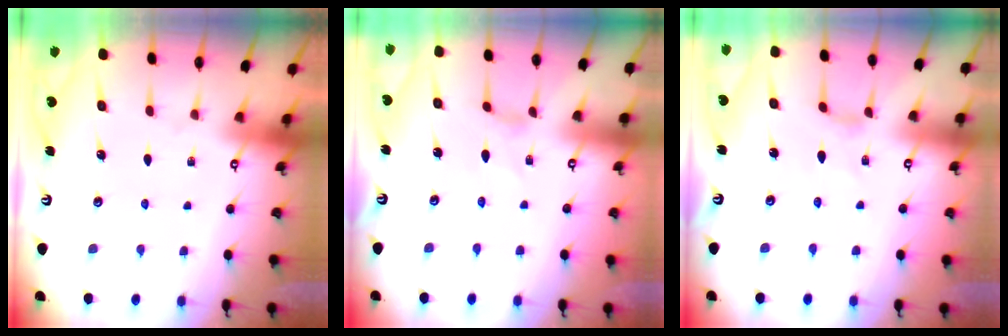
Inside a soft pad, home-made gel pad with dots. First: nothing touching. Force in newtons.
{"total": 0.0}
{"total": 2.0, "press": 2.0, "slide": 0.2}